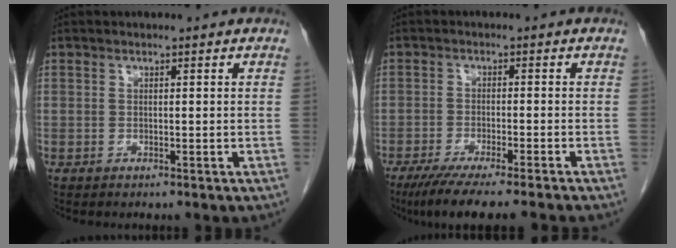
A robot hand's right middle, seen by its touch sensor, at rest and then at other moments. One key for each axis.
{"total": 10.2, "fx": -8.3, "fy": -0.3, "fz": 5.9, "tx": -0.074, "ty": -0.026, "tz": -0.128}